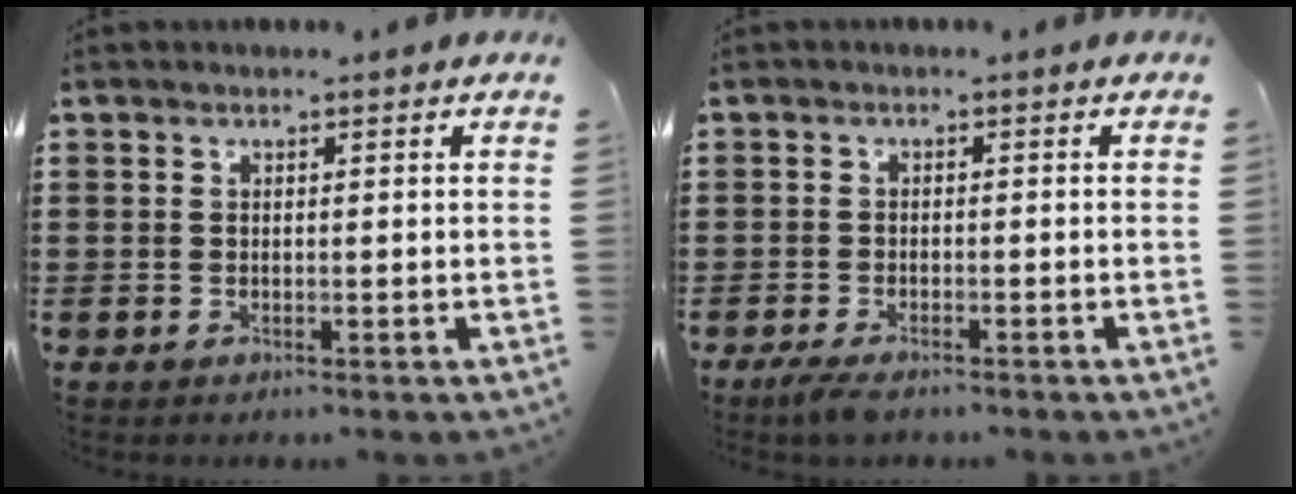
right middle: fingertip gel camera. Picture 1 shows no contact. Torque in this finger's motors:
{"motor_torque": [1.30, 0.47, 0.27, 0.10]}